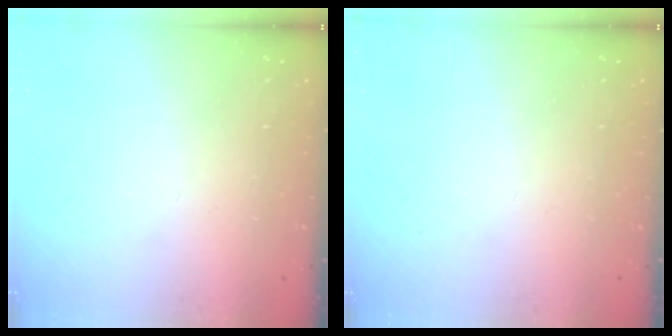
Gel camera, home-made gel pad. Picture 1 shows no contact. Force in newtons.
{"total": 0.0}